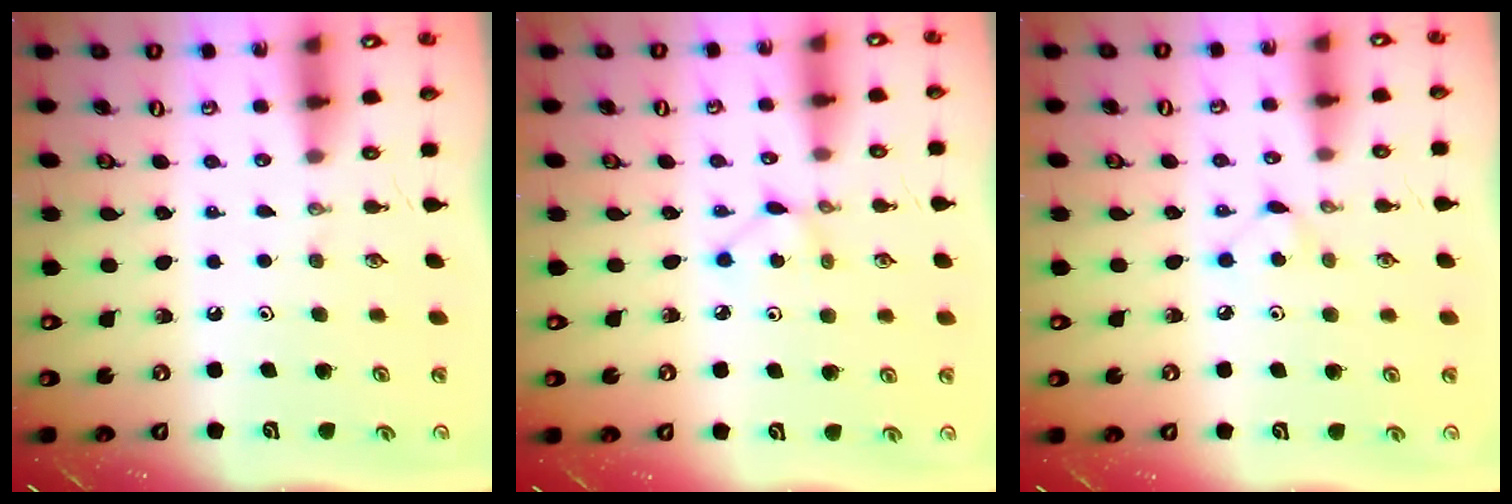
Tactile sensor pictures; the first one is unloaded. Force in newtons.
{"total": 2.8, "press": 2.8, "slide": 0.3}
{"total": 3.4, "press": 3.4, "slide": 0.4}